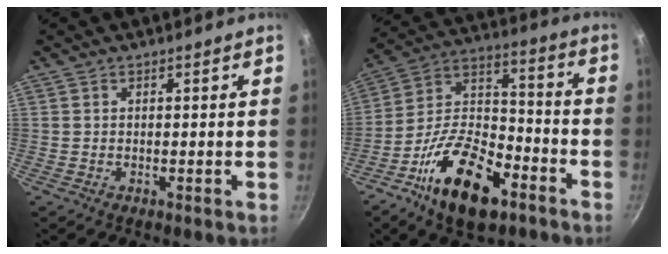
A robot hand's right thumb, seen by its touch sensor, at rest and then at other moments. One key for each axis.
{"total": 19.9, "fx": -10.4, "fy": 9.7, "fz": 13.9, "tx": -0.222, "ty": 0.061, "tz": -0.197}